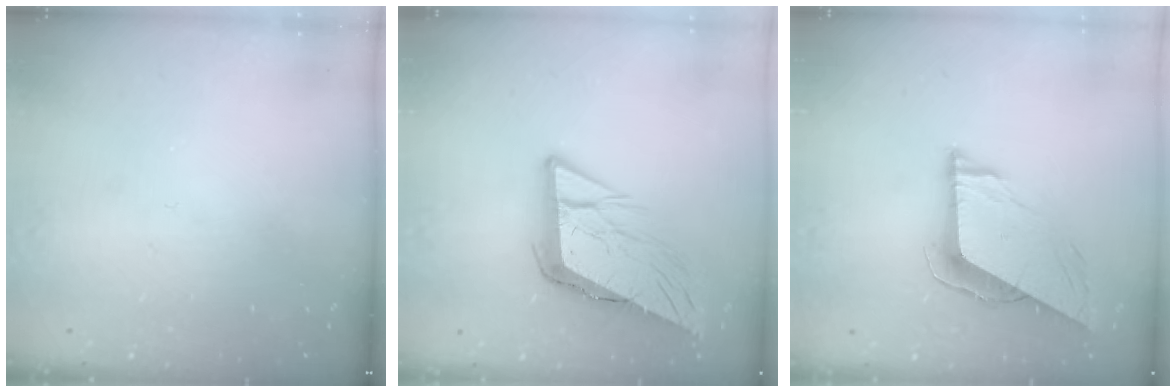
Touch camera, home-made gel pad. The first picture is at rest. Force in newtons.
{"total": 10.6, "press": 10.2, "slide": 2.8}
{"total": 8.9, "press": 8.9, "slide": 1.2}